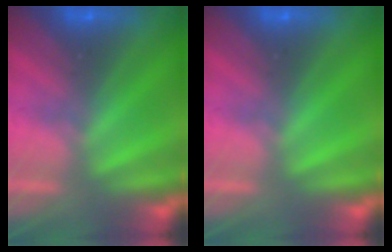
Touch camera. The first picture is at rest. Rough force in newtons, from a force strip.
{"total": 0.0}